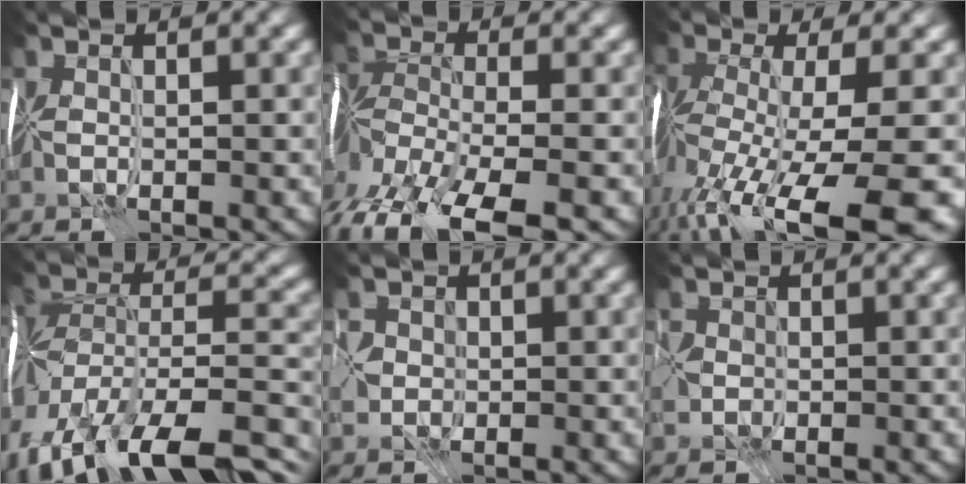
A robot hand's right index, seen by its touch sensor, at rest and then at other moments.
{"total": 11.9, "force": [-8.0, 4.7, 7.4], "torque": [-0.178, -0.020, -0.130]}
{"total": 14.4, "force": [-6.5, 4.4, 12.1], "torque": [-0.241, -0.026, -0.084]}
{"total": 15.3, "force": [-10.5, 6.8, 8.8], "torque": [-0.189, -0.016, -0.153]}
{"total": 1.3, "force": [-0.2, 1.1, -0.7], "torque": [0.006, 0.007, -0.009]}
{"total": 0.8, "force": [-0.3, 0.7, -0.3], "torque": [-0.001, 0.005, -0.008]}